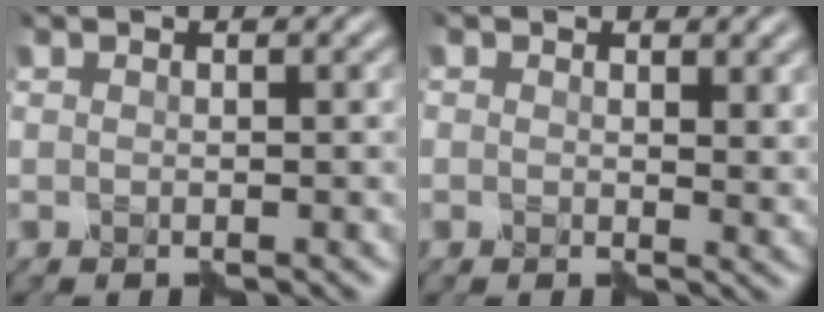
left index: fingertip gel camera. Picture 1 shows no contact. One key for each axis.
{"total": 1.5, "fx": 0.6, "fy": 1.0, "fz": 1.0, "tx": -0.009, "ty": -0.003, "tz": 0.014}